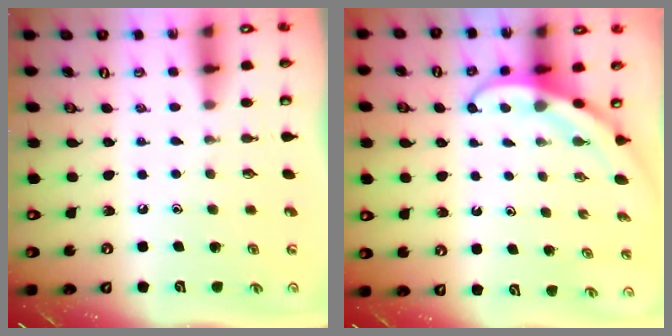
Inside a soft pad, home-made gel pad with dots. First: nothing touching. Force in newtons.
{"total": 3.7, "press": 3.7, "slide": 0.4}